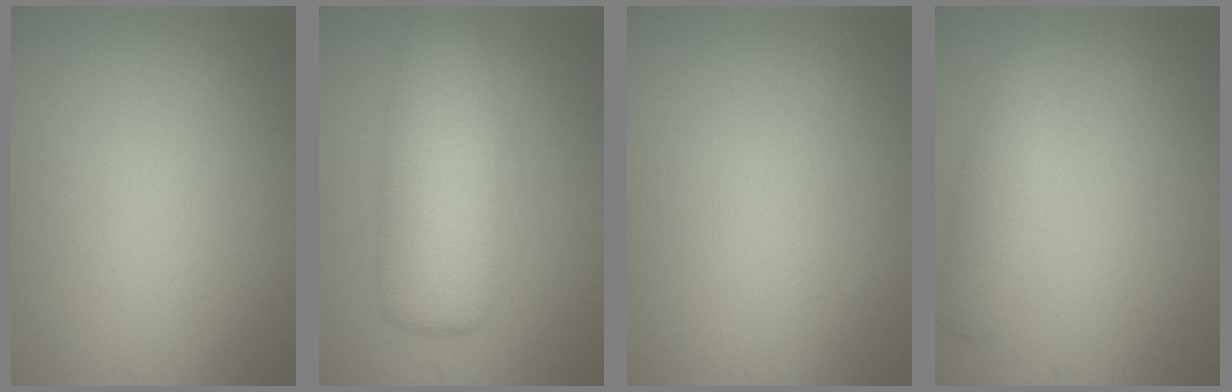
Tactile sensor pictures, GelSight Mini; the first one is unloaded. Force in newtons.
{"total": 7.8, "press": 7.8, "slide": 0.2}
{"total": 0.0}
{"total": 2.7, "press": 2.7, "slide": 0.1}